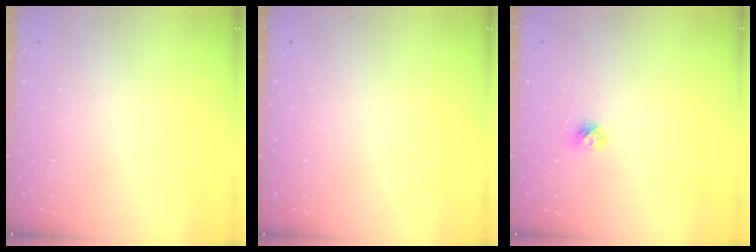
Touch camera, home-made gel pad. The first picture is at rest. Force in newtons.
{"total": 0.0}
{"total": 3.7, "press": 3.6, "slide": 0.4}